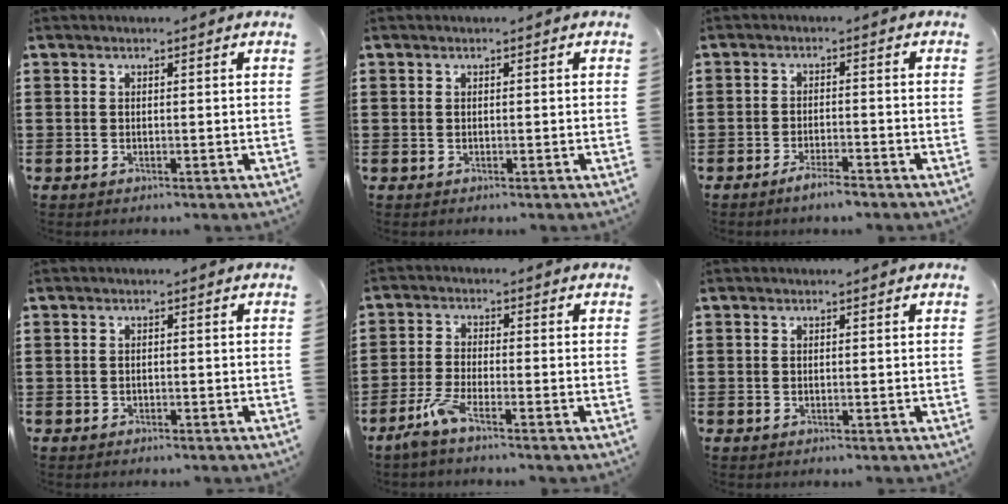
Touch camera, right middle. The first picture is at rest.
{"total": 0.0}
{"total": 2.9, "force": [-2.3, 0.2, 1.7], "torque": [-0.028, 0.003, -0.041]}
{"total": 0.5, "force": [-0.5, 0.2, 0.1], "torque": [-0.004, -0.001, -0.010]}
{"total": 4.3, "force": [-2.8, 0.6, 3.2], "torque": [-0.089, -0.010, -0.060]}
{"total": 0.0}